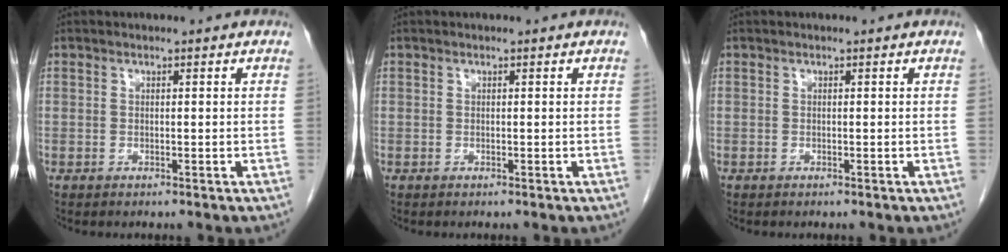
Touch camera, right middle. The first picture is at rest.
{"total": 0.0}
{"total": 0.0}